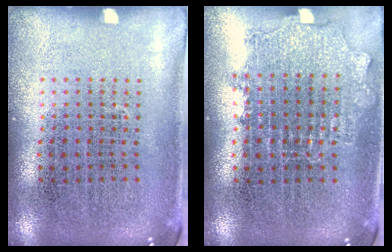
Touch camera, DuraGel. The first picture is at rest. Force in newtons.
{"total": 0.9, "press": 0.9, "slide": 0.2}